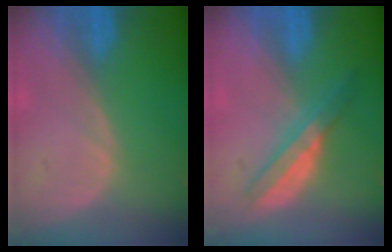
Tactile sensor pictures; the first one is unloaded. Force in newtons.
{"total": 4.9, "press": 4.8, "slide": 0.7}